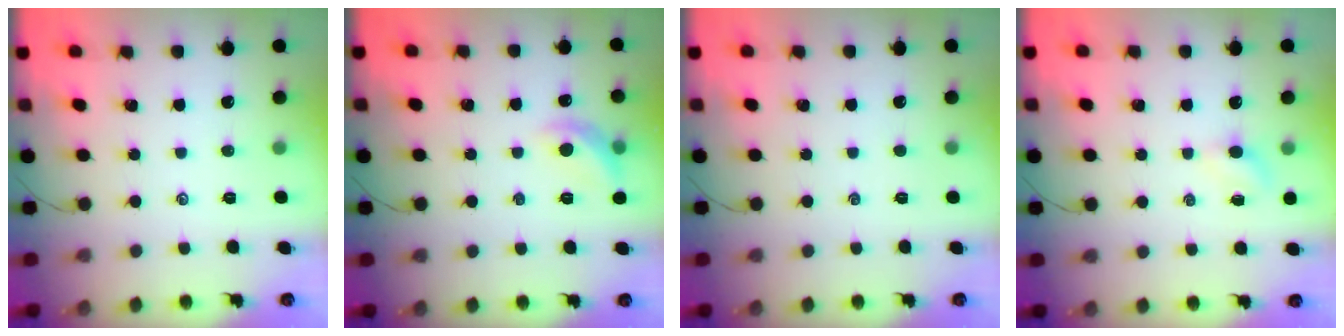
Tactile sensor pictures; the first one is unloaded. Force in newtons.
{"total": 9.0, "press": 9.0, "slide": 0.8}
{"total": 0.0}
{"total": 2.9, "press": 2.8, "slide": 0.9}